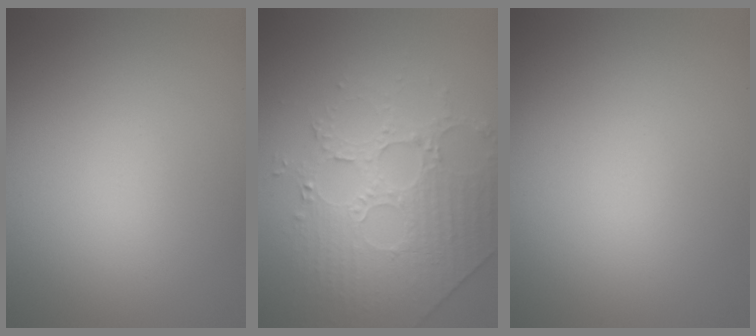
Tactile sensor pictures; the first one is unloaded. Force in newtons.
{"total": 4.5, "press": 4.1, "slide": 2.0}
{"total": 0.0}